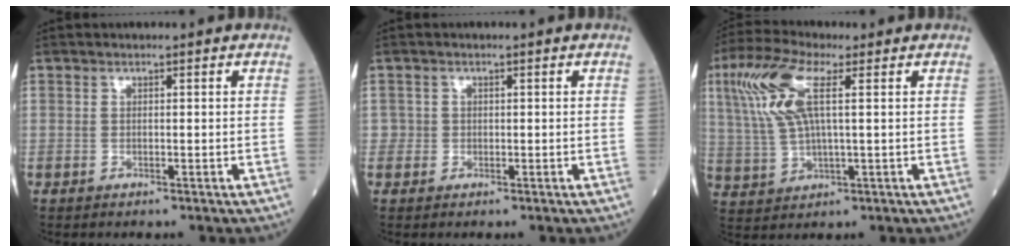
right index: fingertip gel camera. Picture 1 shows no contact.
{"total": 1.2, "force": [0.0, 1.2, -0.1], "torque": [0.011, 0.008, 0.000]}
{"total": 10.2, "force": [3.4, 2.9, 9.1], "torque": [-0.225, 0.022, 0.072]}